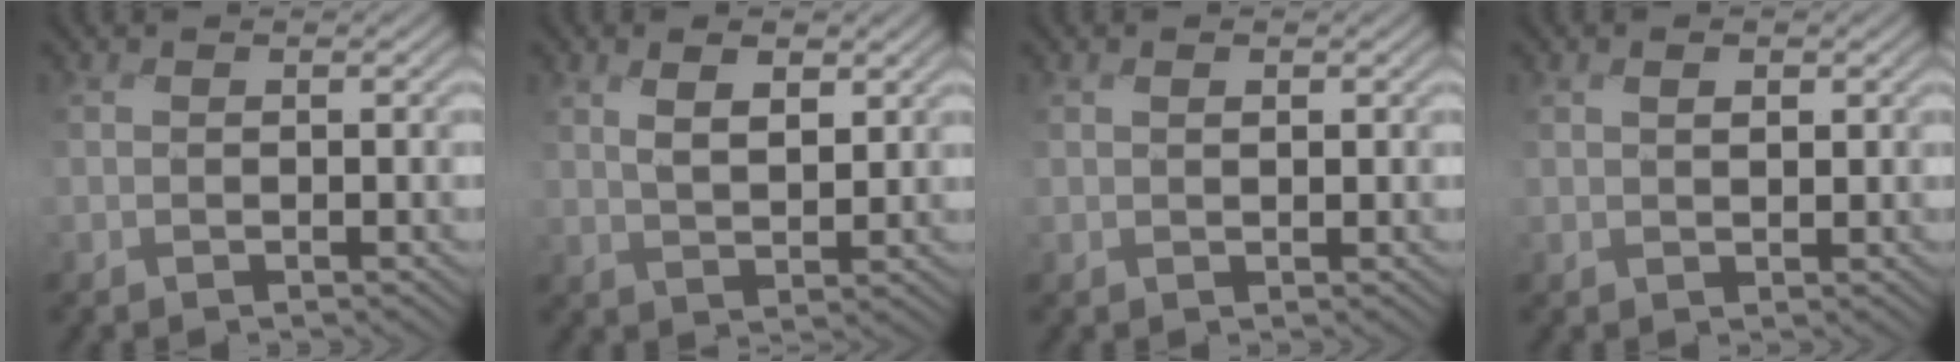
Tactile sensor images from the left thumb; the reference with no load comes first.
{"total": 4.2, "force": [2.1, 1.9, 3.1], "torque": [-0.056, -0.007, 0.036]}
{"total": 0.8, "force": [0.4, 0.5, 0.5], "torque": [-0.009, -0.002, 0.008]}
{"total": 1.5, "force": [0.6, 0.8, 1.1], "torque": [-0.016, -0.005, 0.014]}